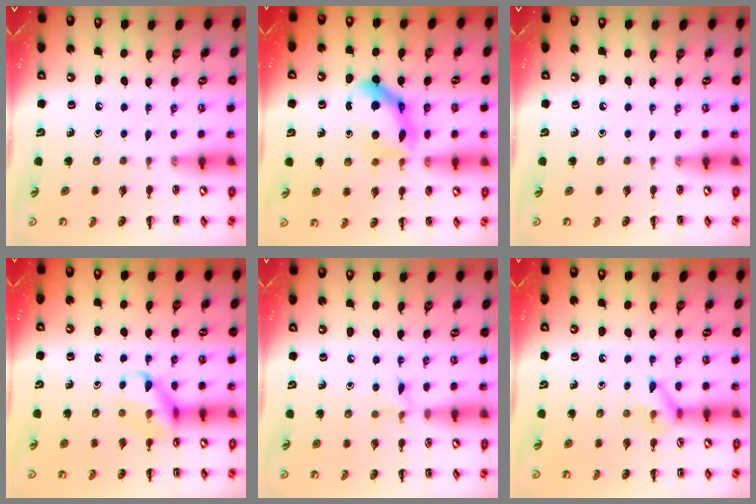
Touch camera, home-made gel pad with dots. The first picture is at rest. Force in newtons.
{"total": 10.7, "press": 10.6, "slide": 0.7}
{"total": 0.0}
{"total": 12.8, "press": 12.7, "slide": 1.5}
{"total": 6.1, "press": 6.0, "slide": 1.4}
{"total": 7.9, "press": 7.9, "slide": 0.6}